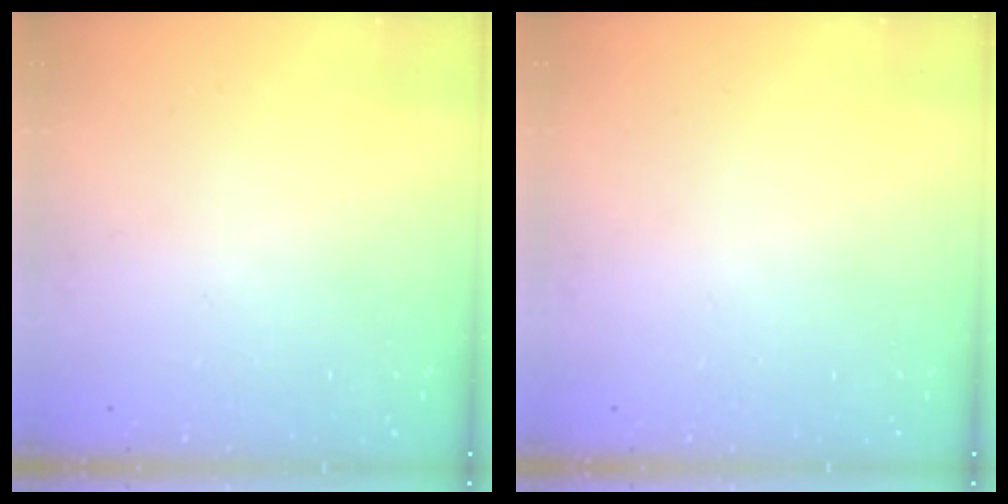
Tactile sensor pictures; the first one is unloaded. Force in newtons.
{"total": 0.0}